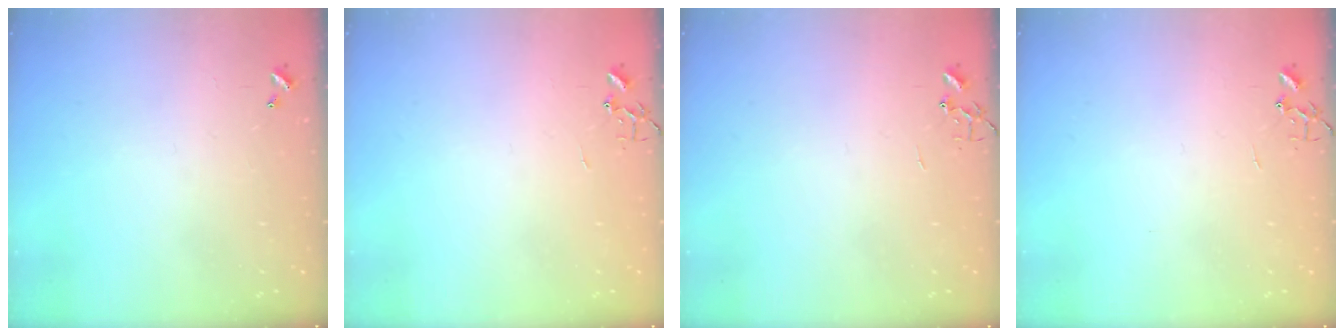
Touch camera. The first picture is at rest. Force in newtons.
{"total": 0.0}
{"total": 0.0}
{"total": 0.0}